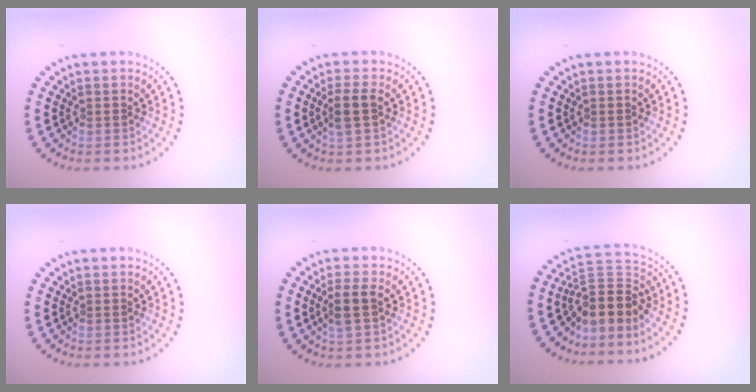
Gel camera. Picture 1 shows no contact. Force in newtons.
{"total": 2.0, "press": 1.7, "slide": 1.0}
{"total": 0.0}
{"total": 0.0}
{"total": 2.0, "press": 1.7, "slide": 0.9}
{"total": 4.0, "press": 3.0, "slide": 2.7}